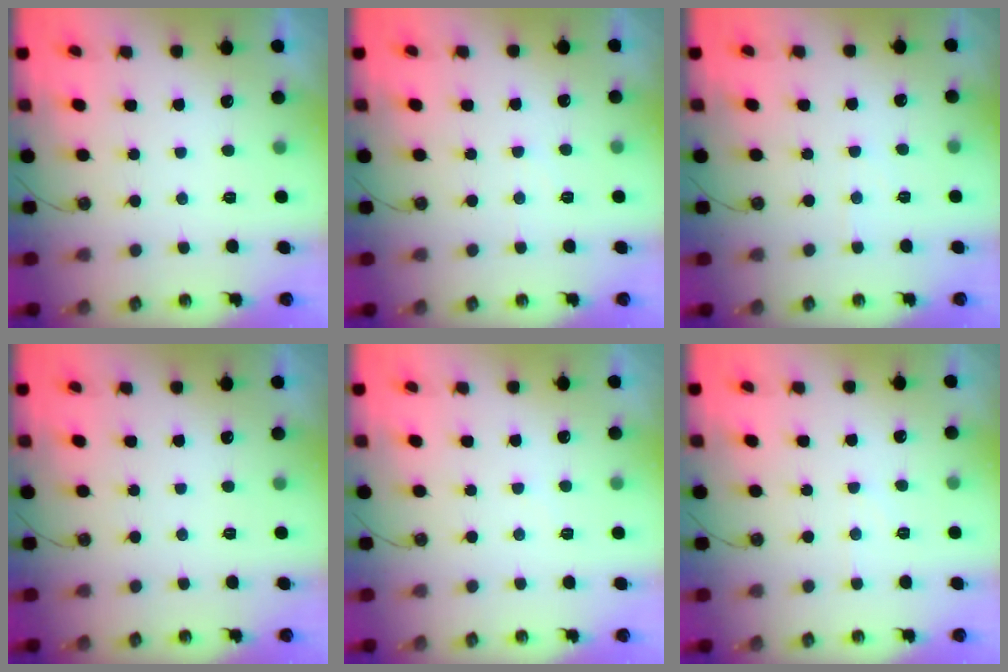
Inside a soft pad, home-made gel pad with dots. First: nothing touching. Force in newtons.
{"total": 3.6, "press": 3.6, "slide": 0.6}
{"total": 3.6, "press": 3.6, "slide": 0.5}
{"total": 0.0}
{"total": 2.0, "press": 2.0, "slide": 0.3}
{"total": 3.9, "press": 3.8, "slide": 0.6}